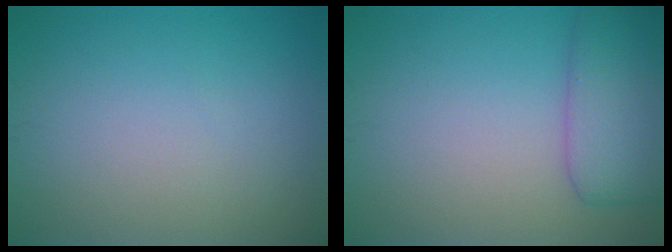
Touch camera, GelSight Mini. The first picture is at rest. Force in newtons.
{"total": 4.7, "press": 4.7, "slide": 0.2}